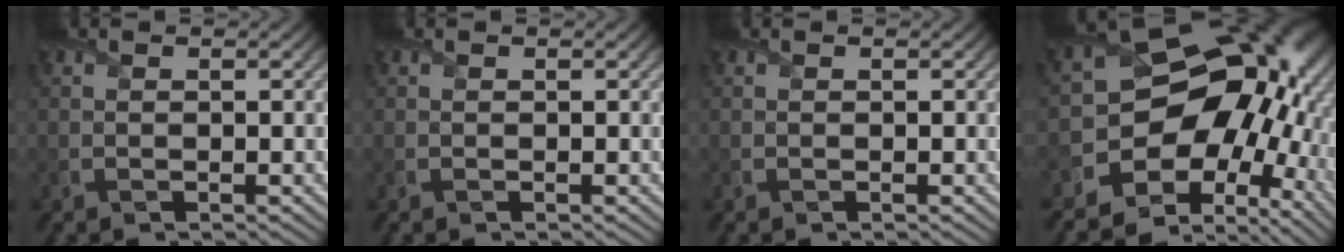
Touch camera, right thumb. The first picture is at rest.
{"total": 0.0}
{"total": 0.0}
{"total": 17.3, "force": [-1.9, 13.5, 10.7], "torque": [-0.142, -0.036, -0.014]}